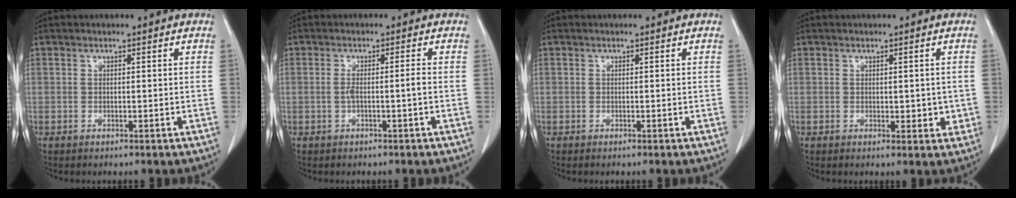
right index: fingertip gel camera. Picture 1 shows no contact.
{"total": 2.3, "force": [-0.6, -0.1, 2.2], "torque": [-0.039, 0.000, -0.009]}
{"total": 0.0}
{"total": 2.7, "force": [0.0, 1.7, 2.0], "torque": [-0.017, -0.003, 0.004]}